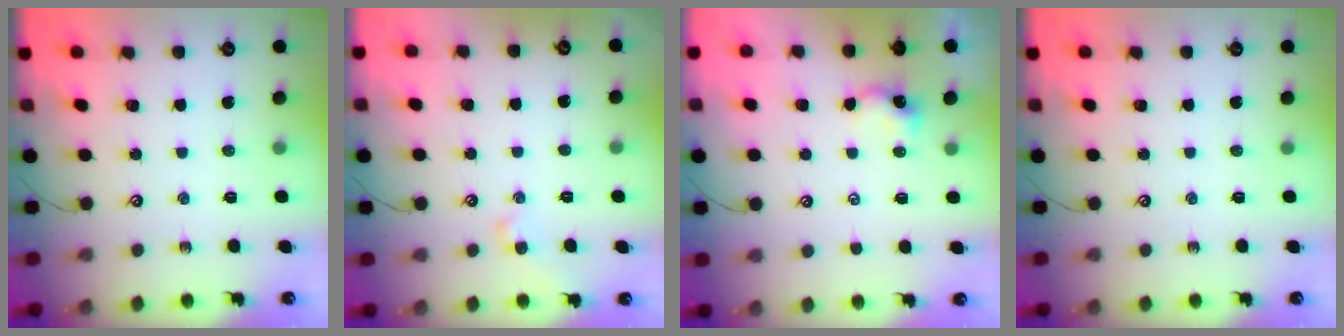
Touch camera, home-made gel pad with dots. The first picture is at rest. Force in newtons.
{"total": 1.8, "press": 1.8, "slide": 0.3}
{"total": 0.6, "press": 0.5, "slide": 0.3}
{"total": 0.0}